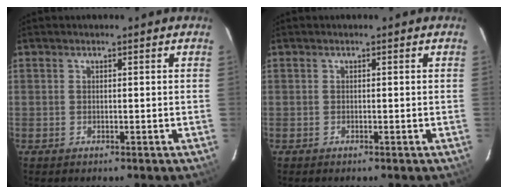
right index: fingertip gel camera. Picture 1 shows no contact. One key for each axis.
{"total": 1.2, "fx": -0.3, "fy": -0.6, "fz": -1.0, "tx": 0.020, "ty": -0.001, "tz": -0.008}